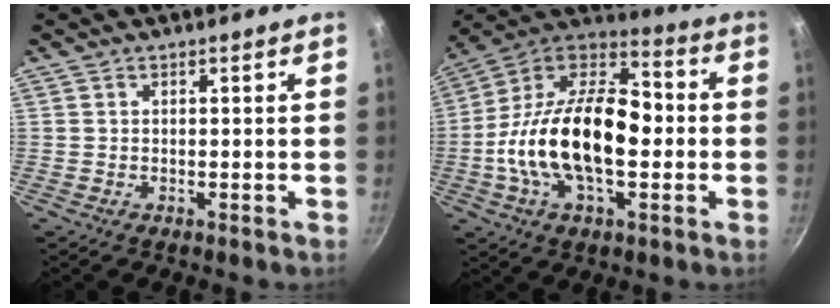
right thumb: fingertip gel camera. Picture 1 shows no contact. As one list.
[{"total": 24.6, "force": [-2.5, 13.6, 20.3], "torque": [-0.344, 0.046, -0.063]}]